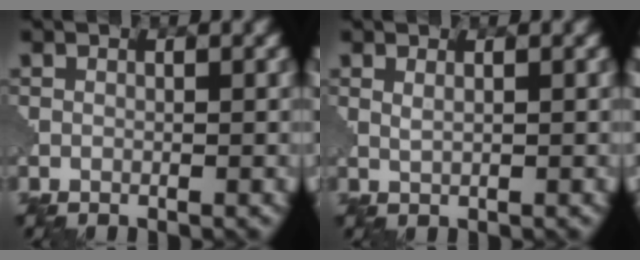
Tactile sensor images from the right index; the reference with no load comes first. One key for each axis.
{"total": 0.9, "fx": 0.5, "fy": 0.2, "fz": 0.7, "tx": -0.015, "ty": 0.000, "tz": 0.007}